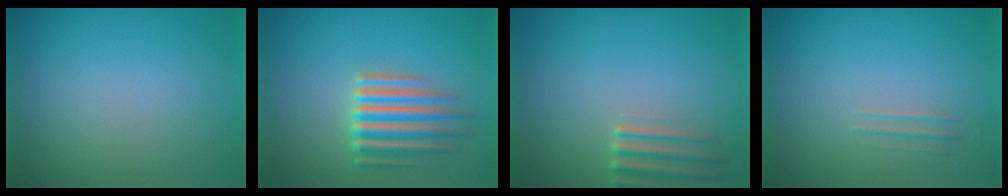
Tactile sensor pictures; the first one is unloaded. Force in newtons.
{"total": 5.2}
{"total": 2.9}
{"total": 1.7}